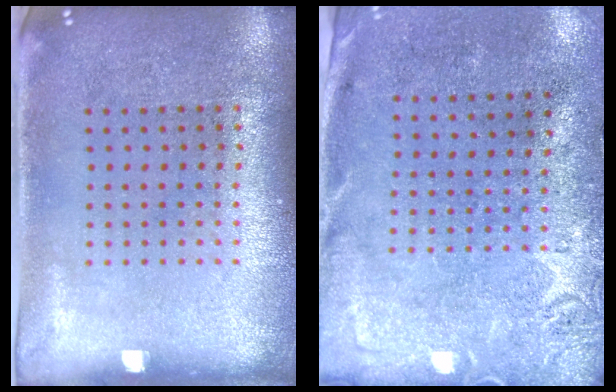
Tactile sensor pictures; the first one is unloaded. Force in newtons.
{"total": 2.8, "press": 2.2, "slide": 1.8}